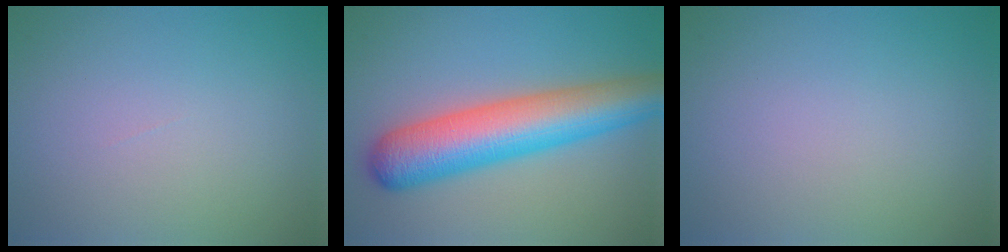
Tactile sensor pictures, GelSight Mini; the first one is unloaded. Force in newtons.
{"total": 8.9, "press": 8.9, "slide": 0.2}
{"total": 0.0}